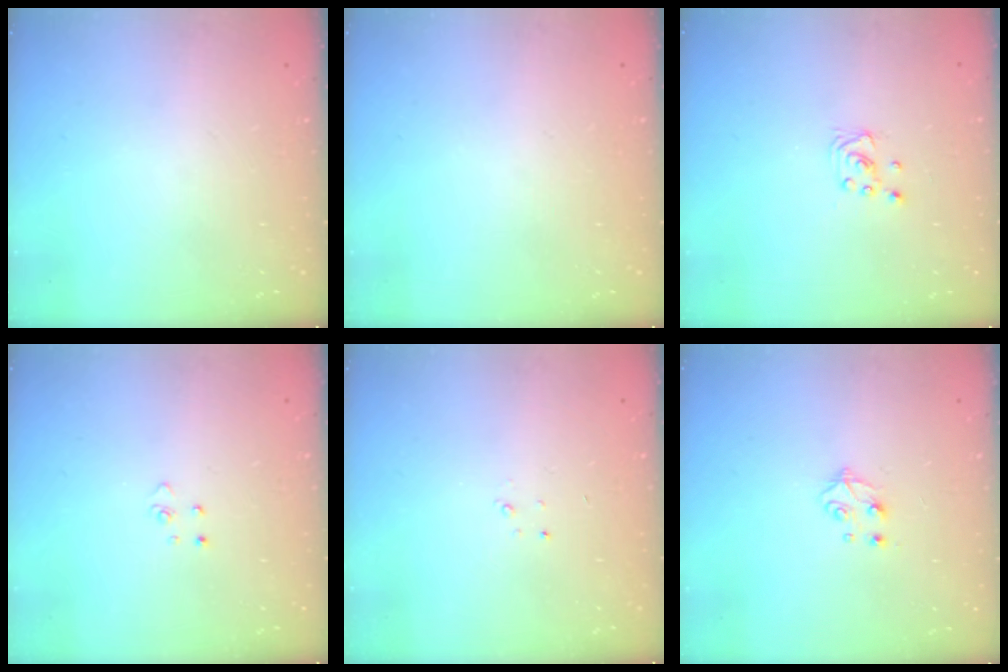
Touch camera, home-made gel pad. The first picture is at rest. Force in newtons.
{"total": 0.0}
{"total": 2.1, "press": 2.1, "slide": 0.2}
{"total": 2.8, "press": 2.8, "slide": 0.3}
{"total": 1.5, "press": 1.5, "slide": 0.2}
{"total": 5.3, "press": 5.3, "slide": 0.3}